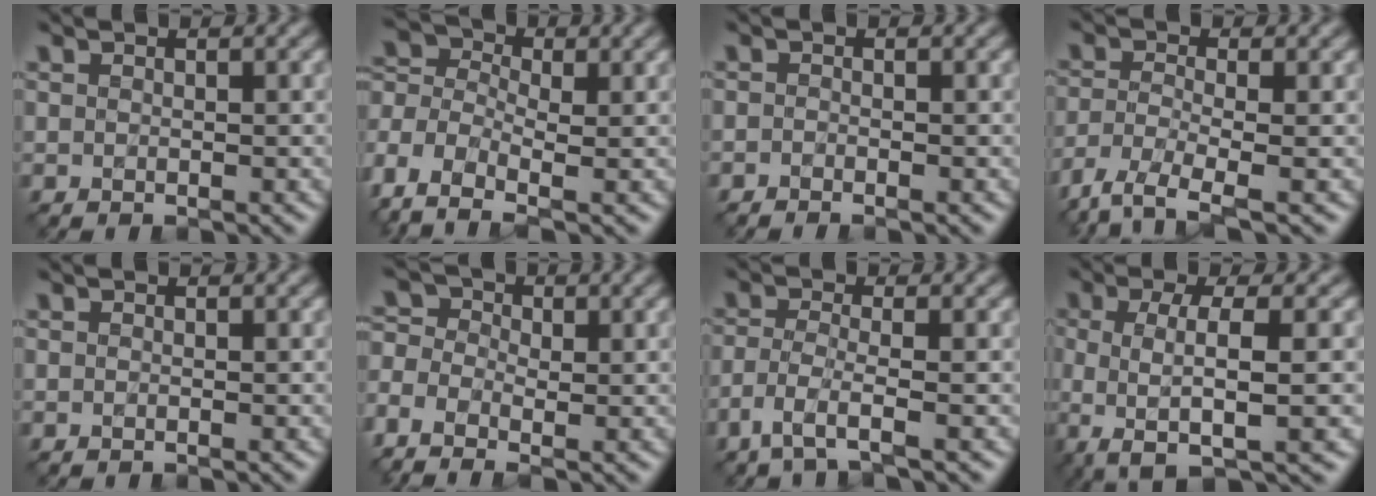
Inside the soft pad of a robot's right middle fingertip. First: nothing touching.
{"total": 7.0, "force": [-3.2, 3.6, 5.1], "torque": [-0.124, 0.003, -0.079]}
{"total": 0.7, "force": [-0.7, 0.0, 0.2], "torque": [-0.003, -0.004, -0.015]}
{"total": 4.4, "force": [-3.0, 1.1, 2.9], "torque": [-0.069, -0.013, -0.067]}
{"total": 0.0}
{"total": 4.9, "force": [-2.2, 3.1, 3.1], "torque": [-0.073, 0.002, -0.041]}
{"total": 2.9, "force": [-1.8, 0.5, 2.2], "torque": [-0.053, -0.005, -0.045]}
{"total": 6.5, "force": [-1.1, 1.7, 6.1], "torque": [-0.095, -0.007, -0.030]}